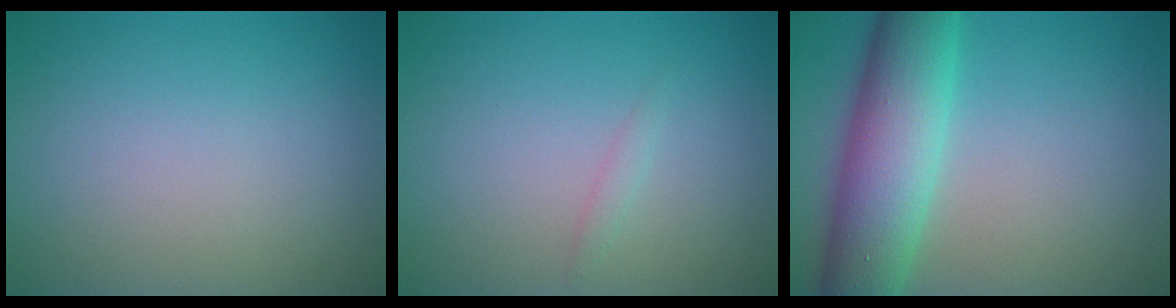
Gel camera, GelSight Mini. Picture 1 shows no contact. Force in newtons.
{"total": 0.7, "press": 0.7, "slide": 0.1}
{"total": 8.8, "press": 8.8, "slide": 0.2}